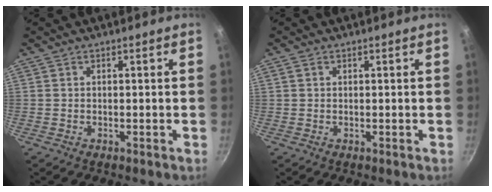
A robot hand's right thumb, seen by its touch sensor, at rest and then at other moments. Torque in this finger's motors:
{"motor_torque": [-0.34, -0.45, -0.51, 0.01, -0.06]}